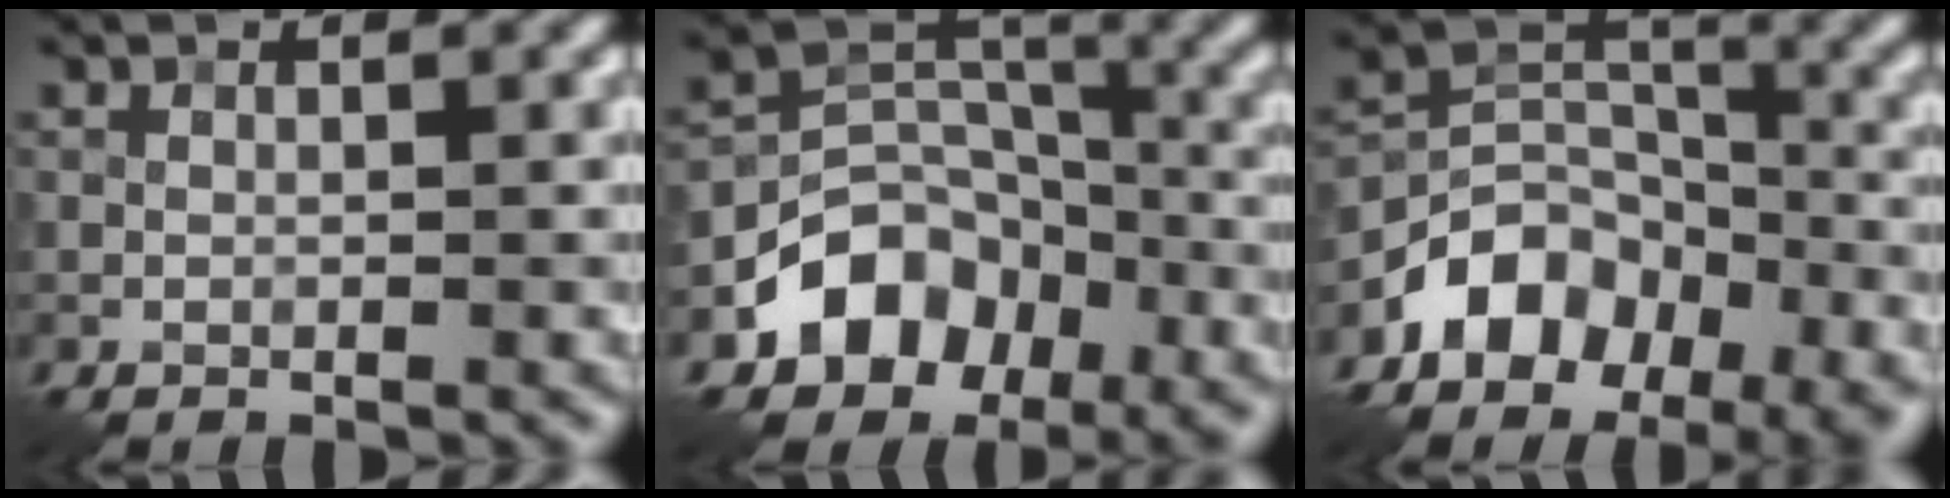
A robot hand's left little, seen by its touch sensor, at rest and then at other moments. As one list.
[{"total": 8.5, "force": [-4.7, 6.3, 3.4], "torque": [-0.032, -0.006, -0.087]}, {"total": 7.5, "force": [-5.0, 4.3, 3.7], "torque": [-0.051, -0.001, -0.099]}]